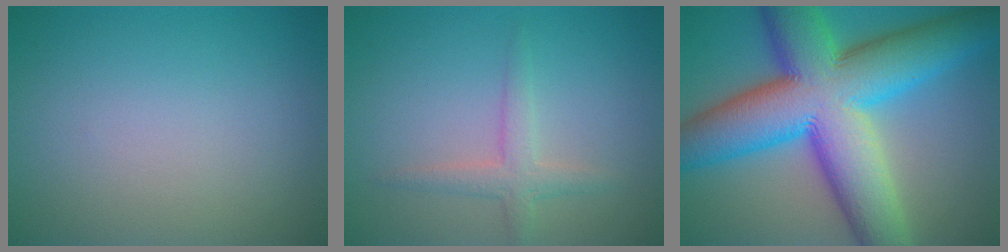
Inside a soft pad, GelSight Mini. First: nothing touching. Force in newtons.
{"total": 2.2, "press": 2.2, "slide": 0.1}
{"total": 16.3, "press": 16.3, "slide": 0.1}